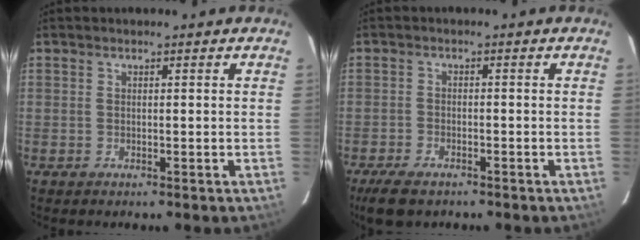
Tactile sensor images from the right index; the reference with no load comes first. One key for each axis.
{"total": 6.3, "fx": -4.8, "fy": 2.6, "fz": 3.1, "tx": -0.086, "ty": -0.016, "tz": -0.088}